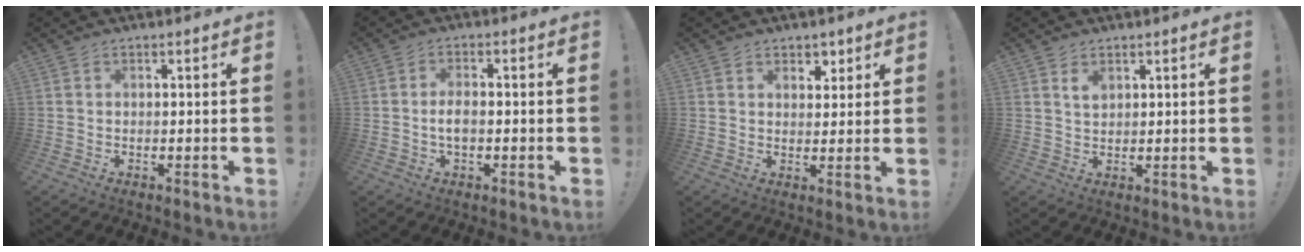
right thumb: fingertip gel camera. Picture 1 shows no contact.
{"total": 3.9, "force": [-0.9, 1.7, 3.3], "torque": [-0.065, 0.005, -0.018]}
{"total": 4.3, "force": [2.5, 3.3, 1.0], "torque": [-0.002, -0.015, 0.043]}
{"total": 2.7, "force": [1.7, 1.6, 1.4], "torque": [-0.020, -0.007, 0.029]}